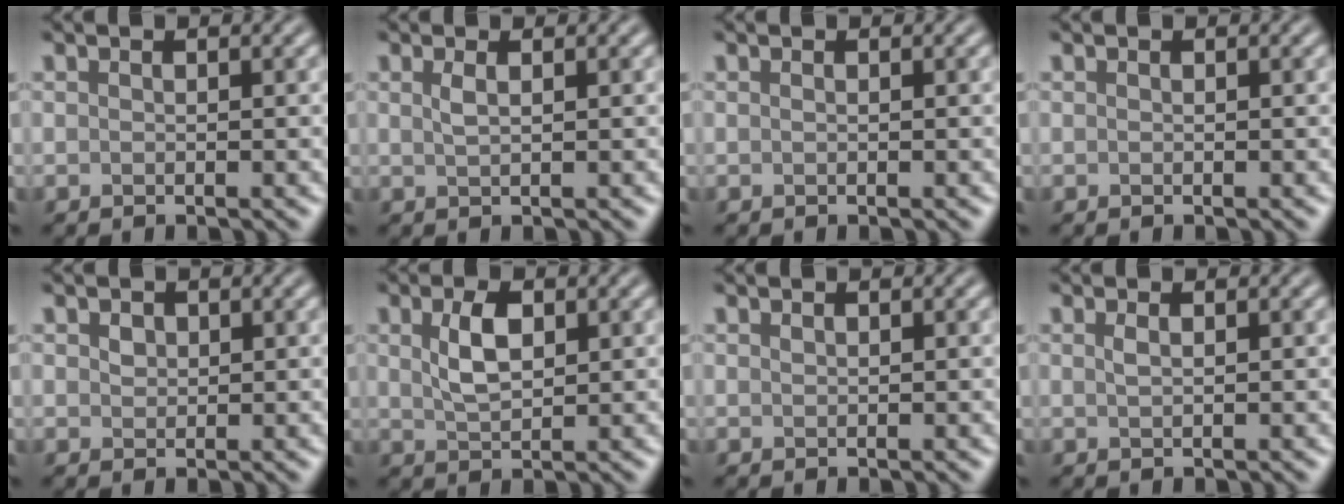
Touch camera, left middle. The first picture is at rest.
{"total": 1.2, "force": [0.5, 0.4, 1.0], "torque": [-0.018, 0.003, 0.008]}
{"total": 0.0}
{"total": 0.0}
{"total": 1.0, "force": [0.5, 0.8, 0.4], "torque": [-0.009, -0.001, 0.009]}
{"total": 3.3, "force": [1.0, 1.7, 2.6], "torque": [-0.058, 0.001, 0.023]}
{"total": 0.0}
{"total": 0.9, "force": [0.4, 0.3, 0.7], "torque": [-0.012, 0.003, 0.006]}